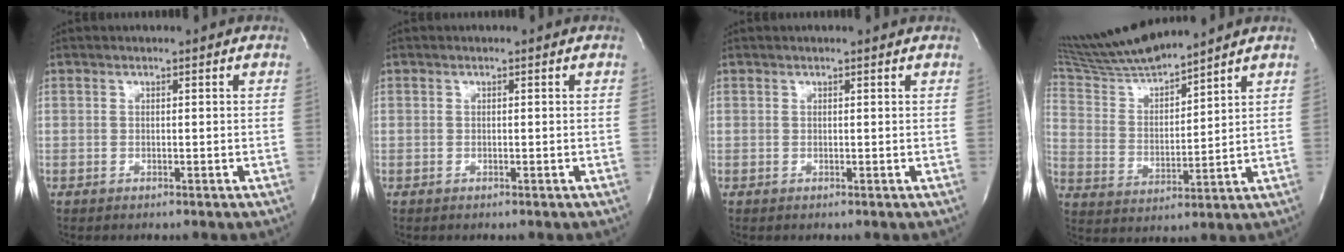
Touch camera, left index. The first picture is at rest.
{"total": 0.0}
{"total": 1.5, "force": [1.4, 0.2, 0.6], "torque": [-0.009, 0.011, 0.011]}
{"total": 13.7, "force": [12.8, 0.4, 4.9], "torque": [-0.101, 0.007, 0.250]}